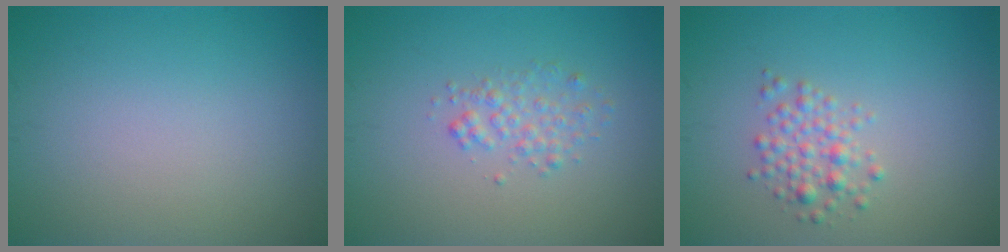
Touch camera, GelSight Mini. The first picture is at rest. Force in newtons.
{"total": 1.8, "press": 1.8, "slide": 0.0}
{"total": 2.1, "press": 2.1, "slide": 0.2}